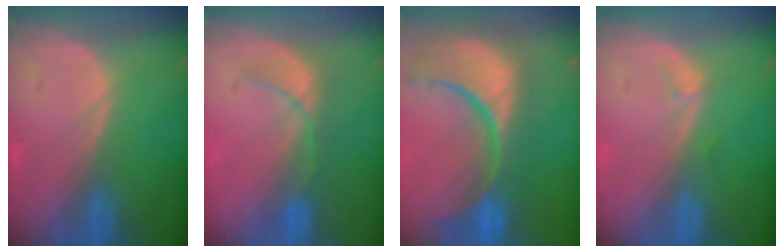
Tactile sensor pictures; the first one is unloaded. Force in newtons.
{"total": 4.6, "press": 4.6, "slide": 0.8}
{"total": 15.5, "press": 12.2, "slide": 9.6}
{"total": 0.8, "press": 0.7, "slide": 0.1}